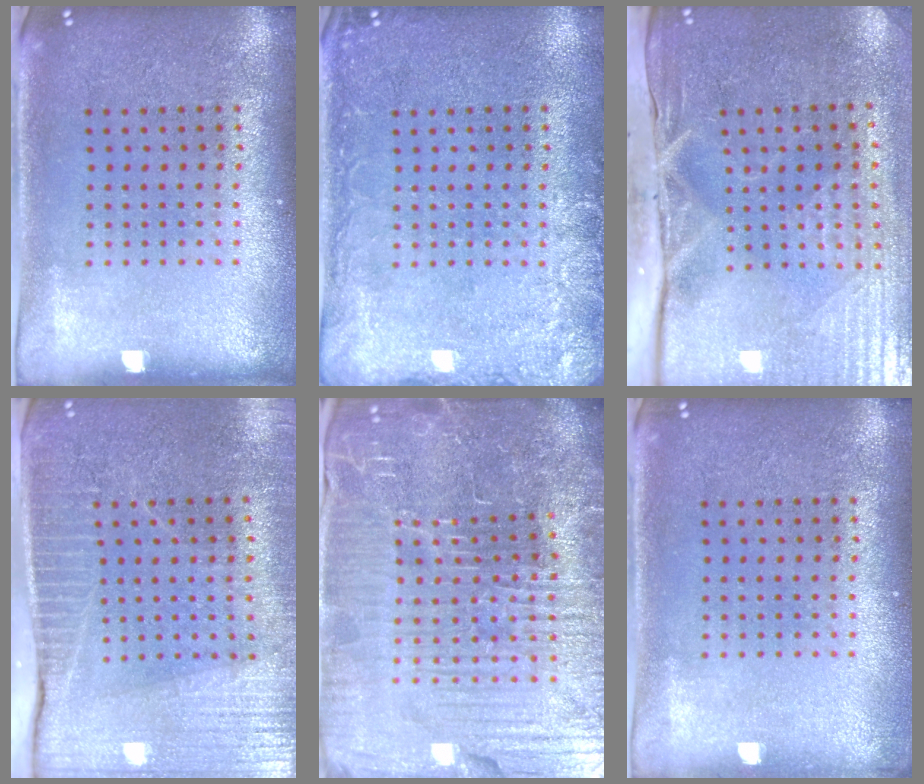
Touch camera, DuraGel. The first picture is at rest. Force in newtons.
{"total": 2.6, "press": 2.6, "slide": 0.3}
{"total": 5.0, "press": 4.2, "slide": 2.7}
{"total": 3.6, "press": 3.5, "slide": 0.9}
{"total": 7.5, "press": 6.6, "slide": 3.5}
{"total": 0.5, "press": 0.5, "slide": 0.2}